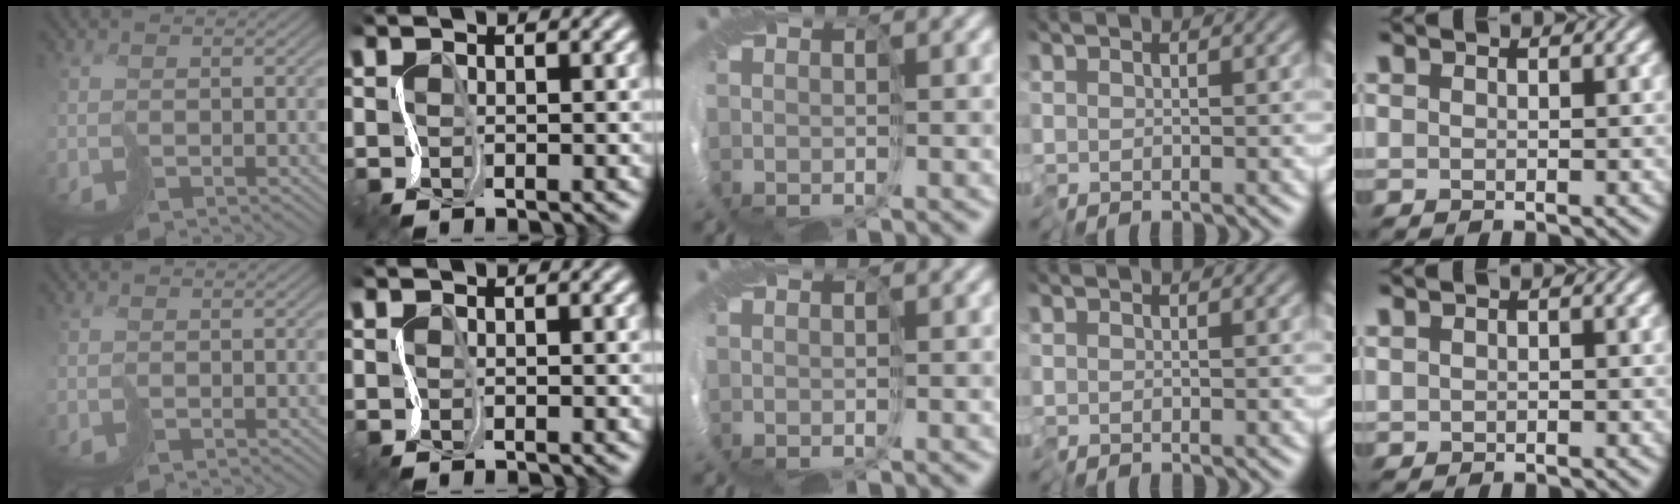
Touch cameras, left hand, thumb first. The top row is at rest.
{}